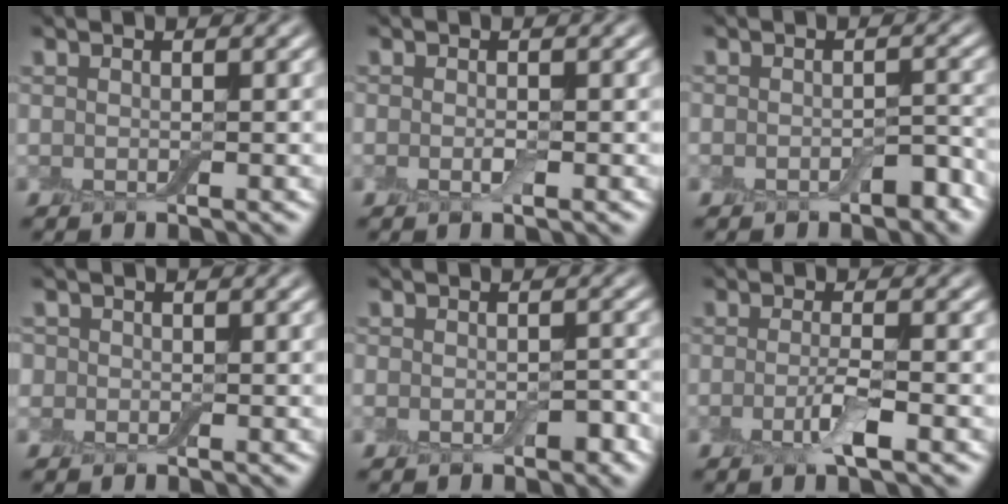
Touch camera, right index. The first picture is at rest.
{"total": 0.9, "force": [-0.3, 0.4, 0.7], "torque": [-0.015, -0.002, -0.005]}
{"total": 2.2, "force": [-1.2, 1.2, 1.5], "torque": [-0.022, 0.003, -0.018]}
{"total": 1.5, "force": [0.2, 1.4, 0.3], "torque": [0.002, 0.002, -0.012]}
{"total": 2.4, "force": [-1.1, 1.6, 1.5], "torque": [-0.021, -0.003, -0.019]}
{"total": 2.6, "force": [-1.0, 0.5, 2.3], "torque": [-0.046, -0.002, -0.024]}